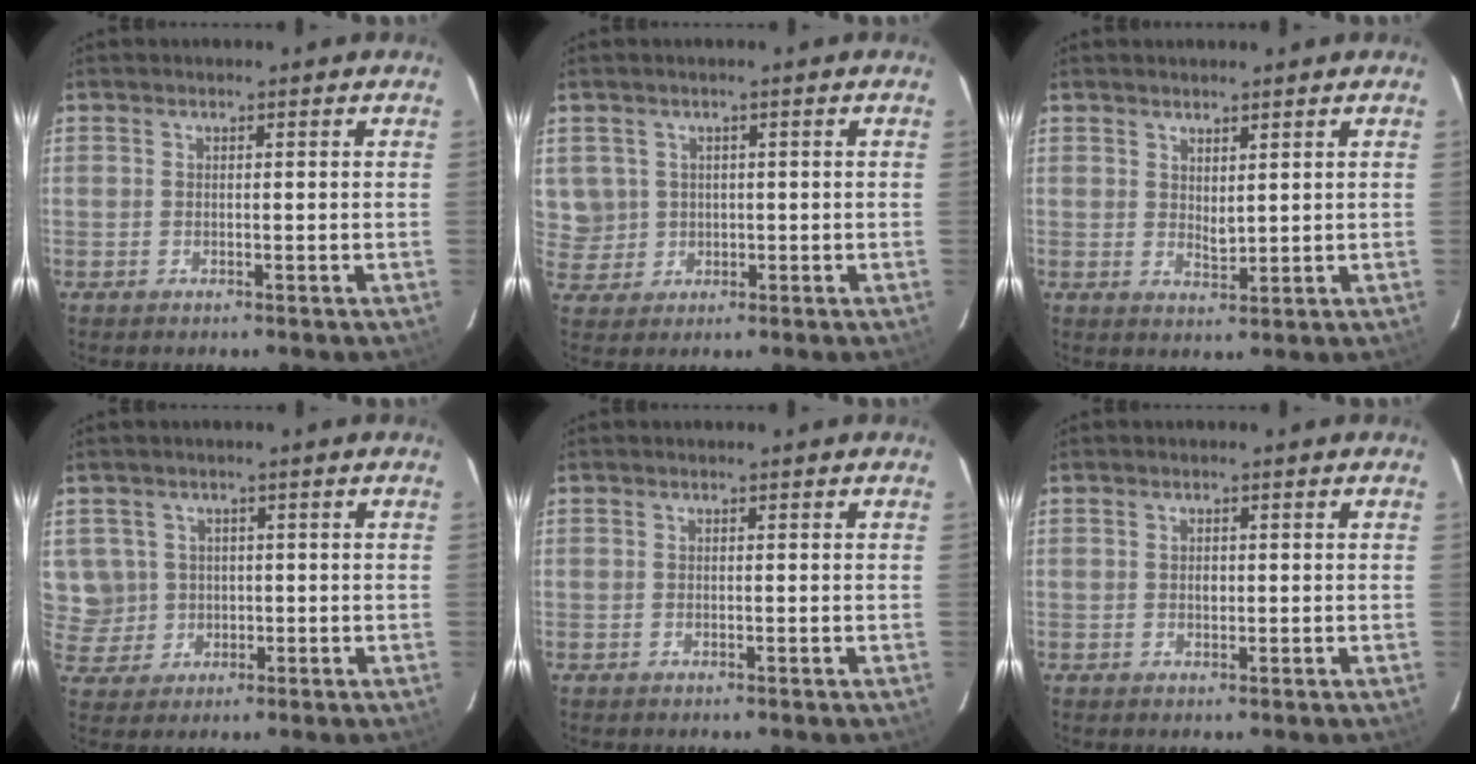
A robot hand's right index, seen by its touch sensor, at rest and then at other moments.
{"total": 4.8, "force": [0.8, 4.7, 0.6], "torque": [-0.003, 0.014, 0.026]}
{"total": 2.5, "force": [1.6, 1.1, 1.6], "torque": [-0.026, -0.005, 0.029]}
{"total": 5.9, "force": [0.7, 5.8, 0.8], "torque": [-0.020, 0.013, 0.029]}
{"total": 0.0}
{"total": 1.1, "force": [0.0, 0.9, 0.7], "torque": [-0.012, 0.003, 0.001]}